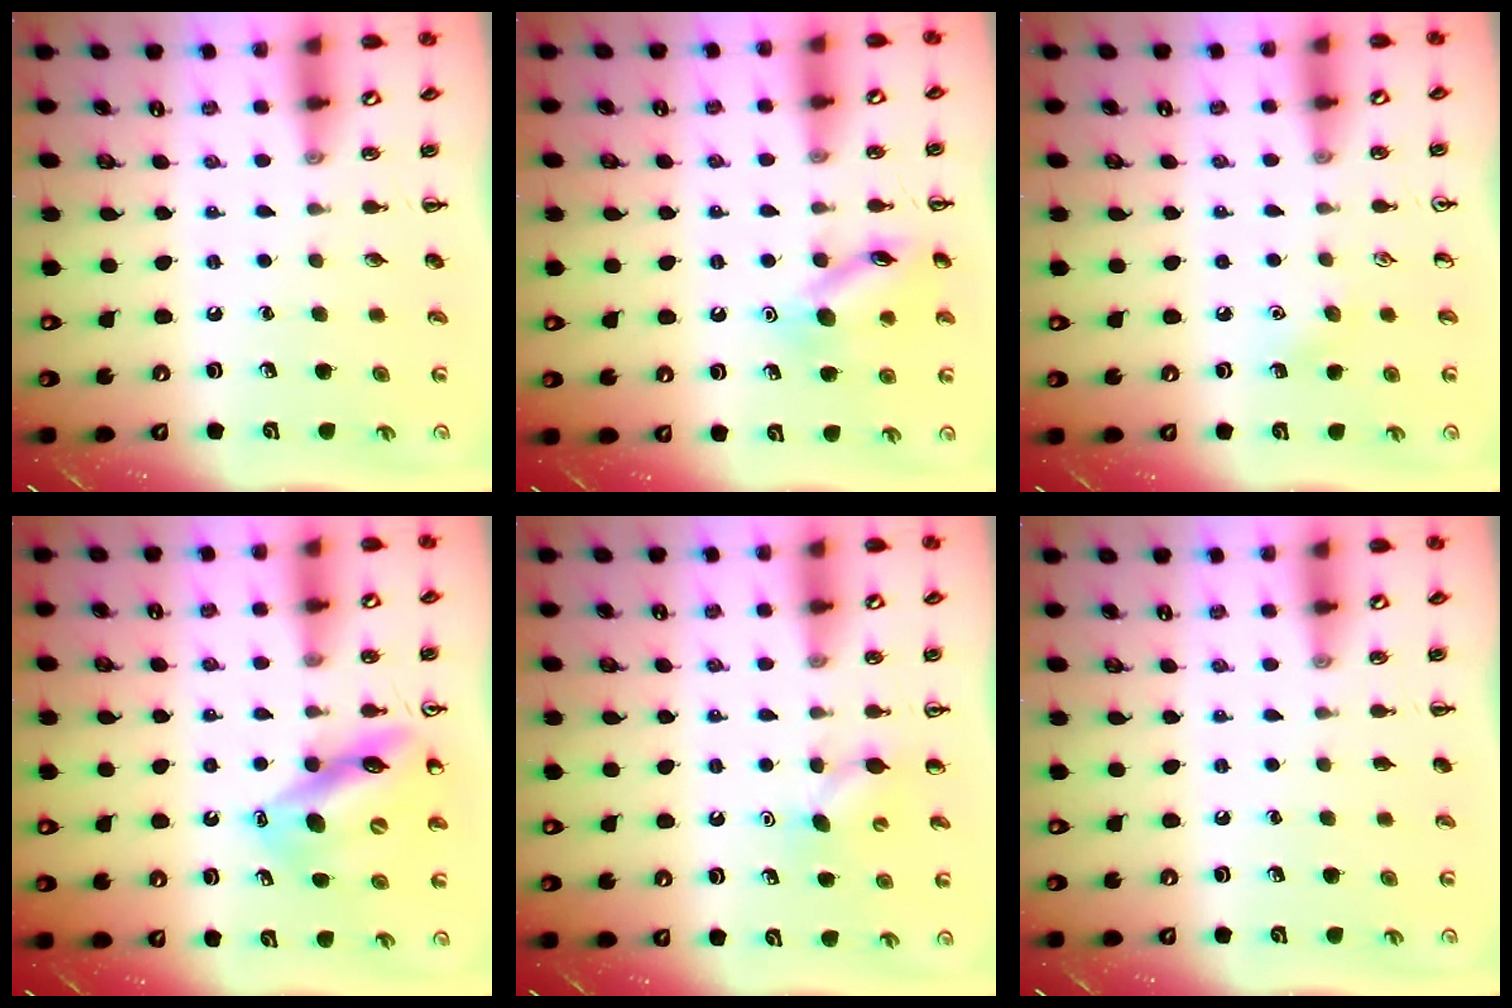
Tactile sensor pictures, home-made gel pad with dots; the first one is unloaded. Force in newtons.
{"total": 12.1, "press": 12.0, "slide": 0.6}
{"total": 4.0, "press": 3.9, "slide": 1.1}
{"total": 12.4, "press": 11.8, "slide": 3.7}
{"total": 4.7, "press": 4.6, "slide": 1.1}
{"total": 0.0}